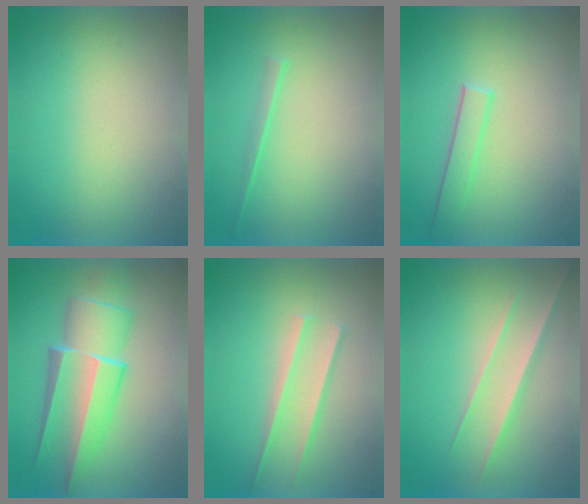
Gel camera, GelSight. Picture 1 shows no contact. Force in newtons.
{"total": 1.7}
{"total": 1.5}
{"total": 6.2}
{"total": 1.7}
{"total": 1.5}